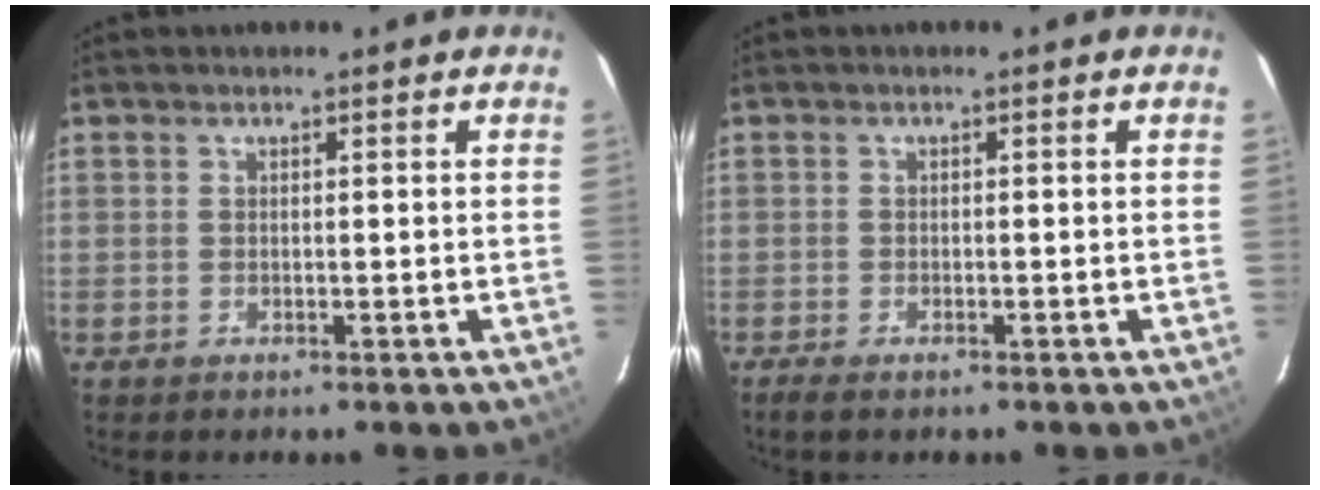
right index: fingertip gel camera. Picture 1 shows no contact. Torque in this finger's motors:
{"motor_torque": [0.09, 0.02, 0.02, 0.02]}